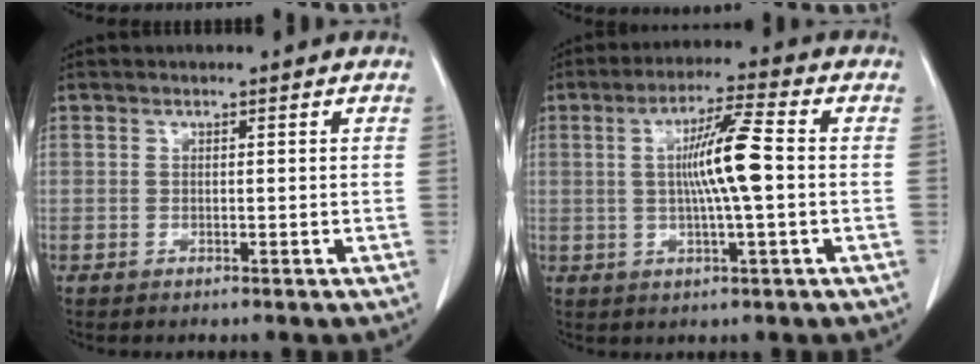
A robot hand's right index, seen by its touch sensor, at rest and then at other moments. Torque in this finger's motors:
{"motor_torque": [1.19, -0.19, 0.74, 0.18]}